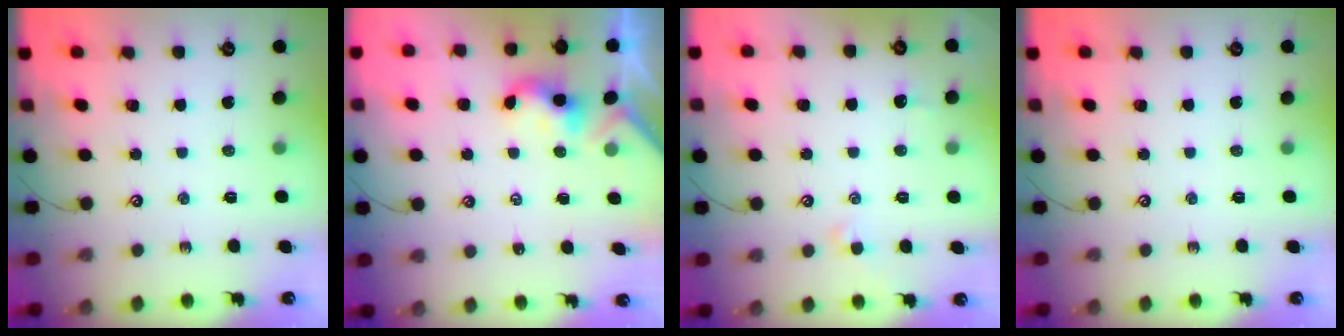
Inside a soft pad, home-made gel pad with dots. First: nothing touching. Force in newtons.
{"total": 2.1, "press": 2.1, "slide": 0.3}
{"total": 1.0, "press": 0.7, "slide": 0.6}
{"total": 0.0}